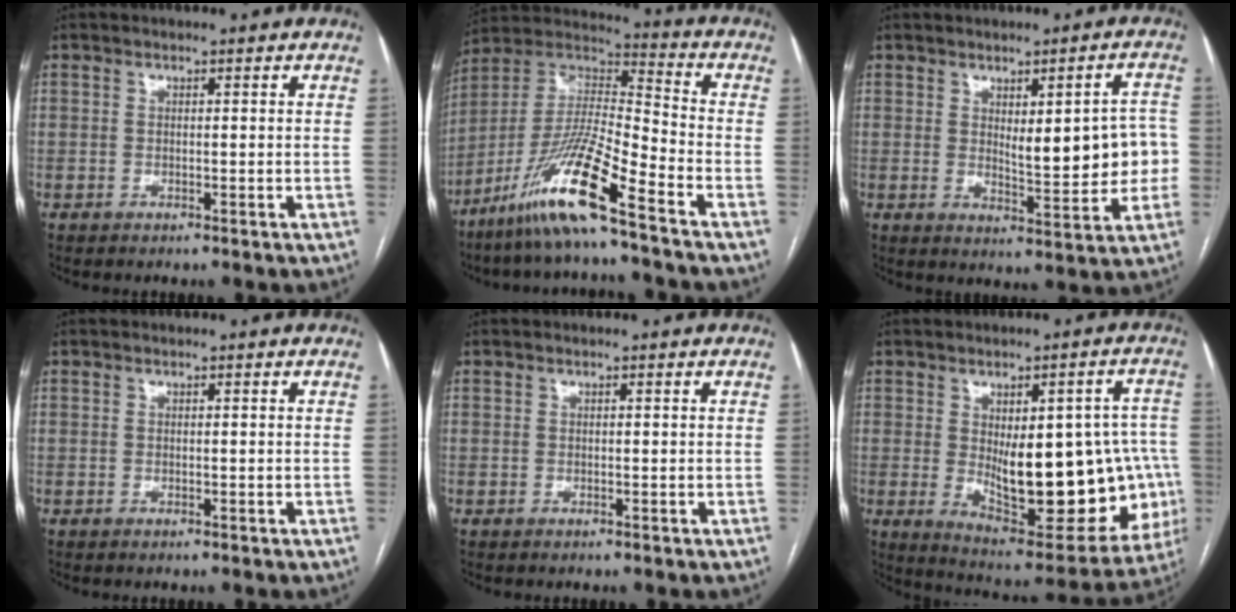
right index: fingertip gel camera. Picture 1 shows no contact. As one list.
[{"total": 15.4, "force": [-9.8, -0.1, 11.9], "torque": [-0.248, -0.016, -0.188]}, {"total": 9.7, "force": [0.4, 2.8, 9.2], "torque": [-0.116, 0.011, 0.014]}, {"total": 0.0}, {"total": 0.0}, {"total": 22.3, "force": [-2.0, 8.5, 20.5], "torque": [-0.228, 0.012, 0.006]}]